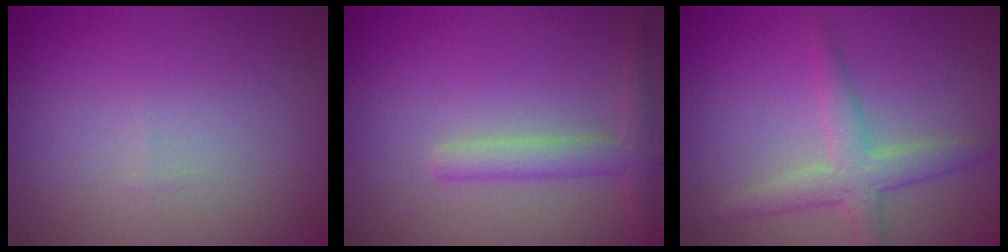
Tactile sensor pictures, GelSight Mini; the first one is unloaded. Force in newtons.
{"total": 2.4, "press": 2.4, "slide": 0.1}
{"total": 3.2, "press": 3.2, "slide": 0.0}